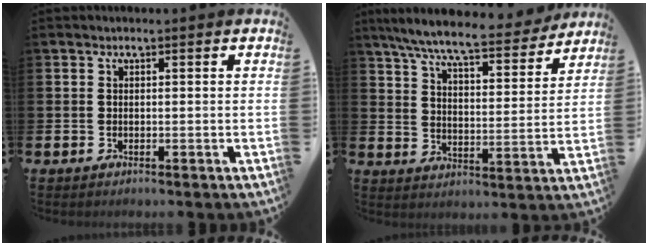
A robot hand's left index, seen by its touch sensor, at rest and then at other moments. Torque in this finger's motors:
{"motor_torque": [0.92, -1.22, 0.97, 0.21]}